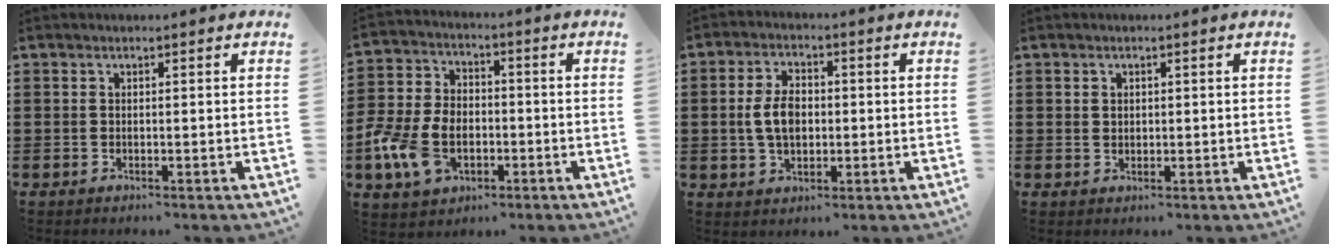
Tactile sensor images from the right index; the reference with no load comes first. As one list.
[{"total": 9.2, "force": [-2.9, 6.5, 5.8], "torque": [-0.152, 0.010, -0.058]}, {"total": 6.0, "force": [0.0, 3.7, 4.7], "torque": [-0.109, 0.008, -0.005]}, {"total": 1.1, "force": [0.6, 0.9, 0.3], "torque": [-0.008, 0.003, 0.012]}]